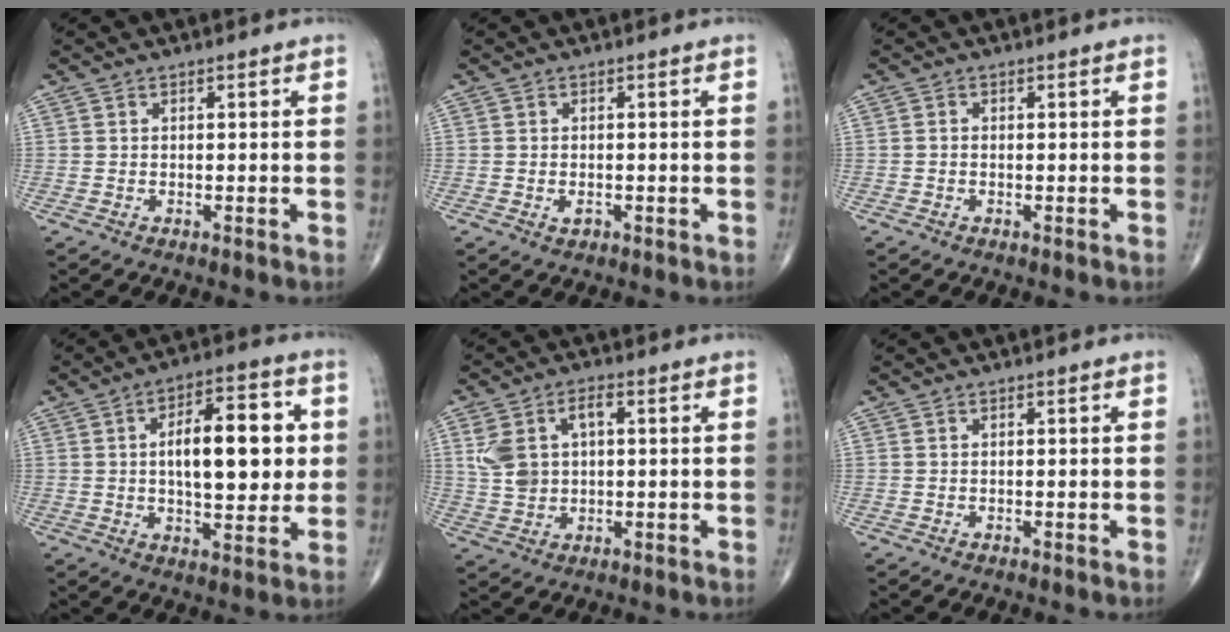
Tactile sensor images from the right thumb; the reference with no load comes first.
{"total": 1.4, "force": [-0.4, 0.9, 0.9], "torque": [-0.013, 0.000, -0.006]}
{"total": 0.6, "force": [-0.1, 0.5, 0.3], "torque": [-0.003, 0.001, -0.007]}
{"total": 15.8, "force": [1.8, 7.0, 14.1], "torque": [-0.177, 0.006, 0.024]}
{"total": 8.1, "force": [1.6, 5.2, 5.9], "torque": [-0.113, 0.016, 0.035]}
{"total": 0.0}